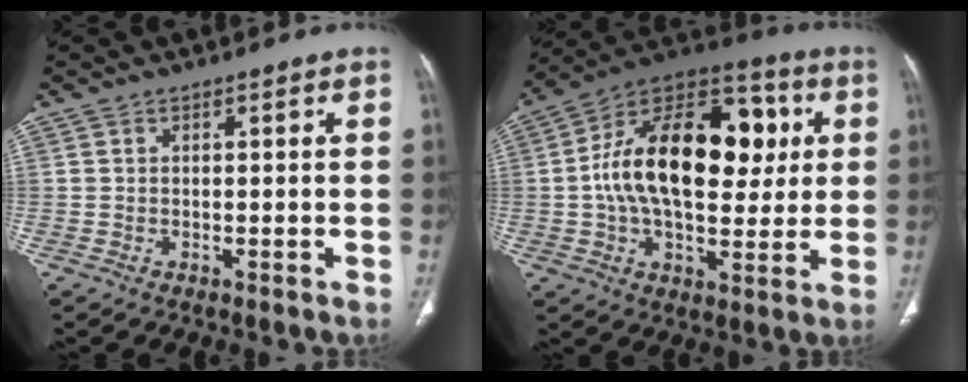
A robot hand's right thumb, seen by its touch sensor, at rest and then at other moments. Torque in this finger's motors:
{"motor_torque": [2.18, 2.83, 1.98, -0.13, 0.22]}